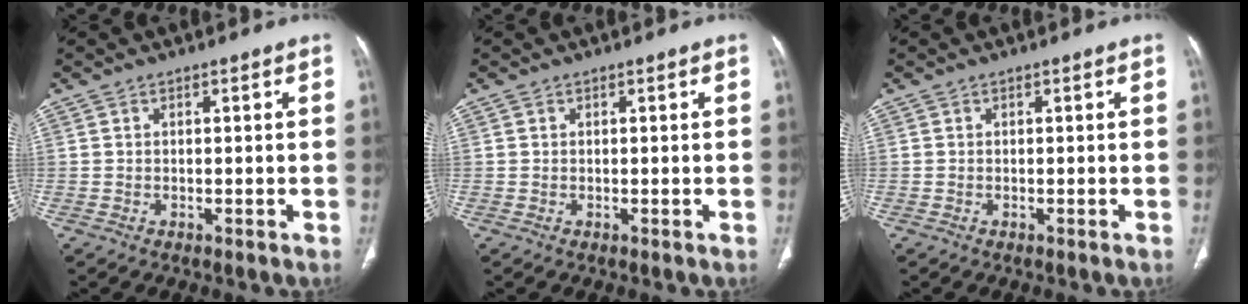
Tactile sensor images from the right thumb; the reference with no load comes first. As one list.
[{"total": 0.0}, {"total": 0.0}]